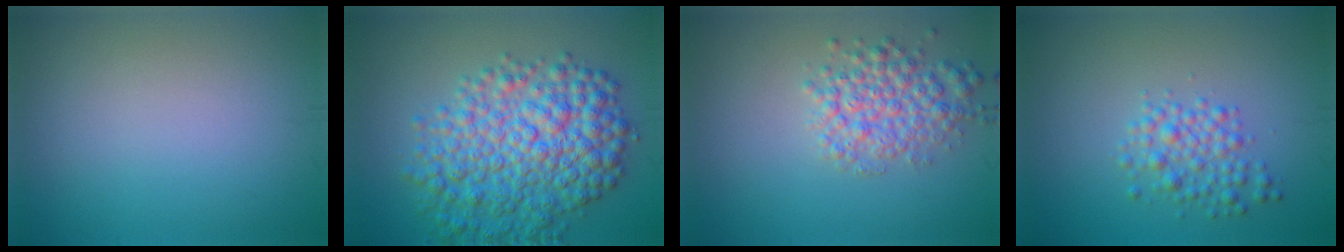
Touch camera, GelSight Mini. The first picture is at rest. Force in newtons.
{"total": 8.9, "press": 8.9, "slide": 0.2}
{"total": 4.0, "press": 4.0, "slide": 0.2}
{"total": 2.8, "press": 2.8, "slide": 0.1}